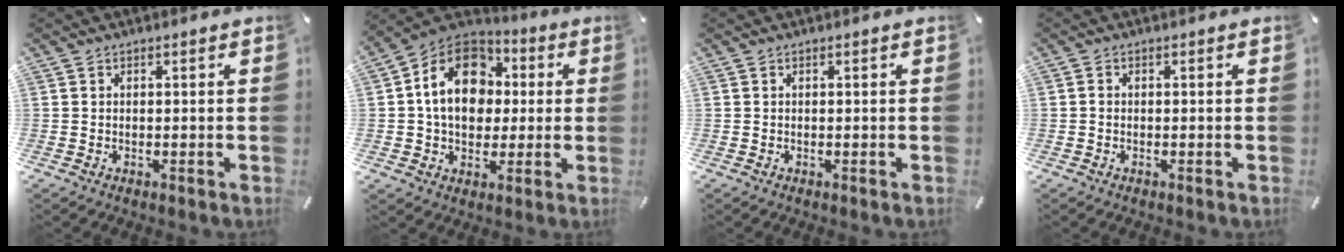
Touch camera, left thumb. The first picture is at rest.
{"total": 15.8, "force": [1.3, 12.7, 9.3], "torque": [-0.172, 0.010, 0.021]}
{"total": 0.0}
{"total": 0.6, "force": [-0.2, 0.5, 0.3], "torque": [-0.004, 0.003, -0.005]}